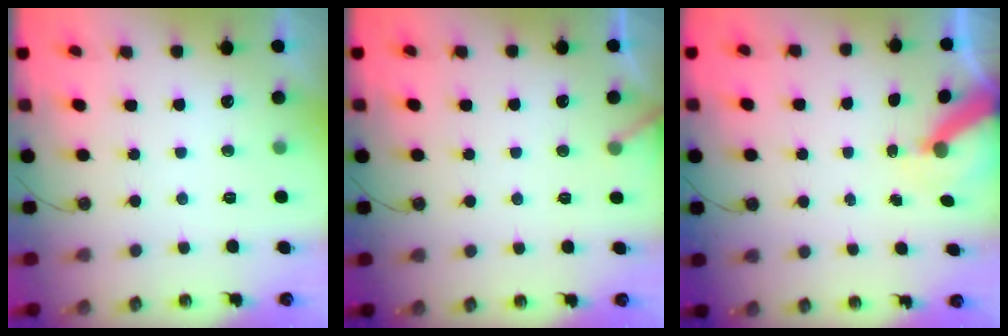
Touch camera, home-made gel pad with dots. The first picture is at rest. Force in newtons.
{"total": 3.2, "press": 3.2, "slide": 0.2}
{"total": 7.2, "press": 7.2, "slide": 0.7}